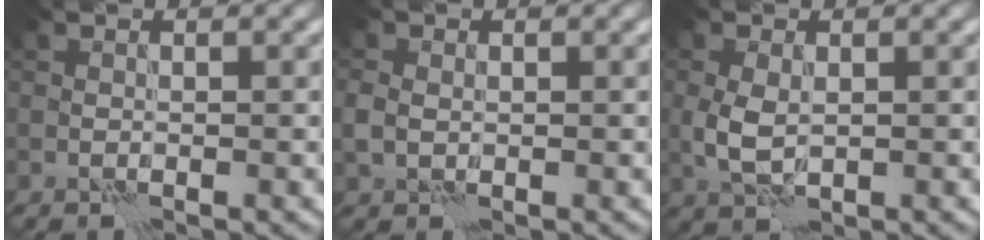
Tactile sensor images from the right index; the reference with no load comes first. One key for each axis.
{"total": 1.7, "fx": -0.1, "fy": 1.4, "fz": 0.9, "tx": -0.023, "ty": 0.000, "tz": -0.005}
{"total": 2.9, "fx": 0.3, "fy": 1.9, "fz": 2.2, "tx": -0.054, "ty": -0.001, "tz": 0.008}